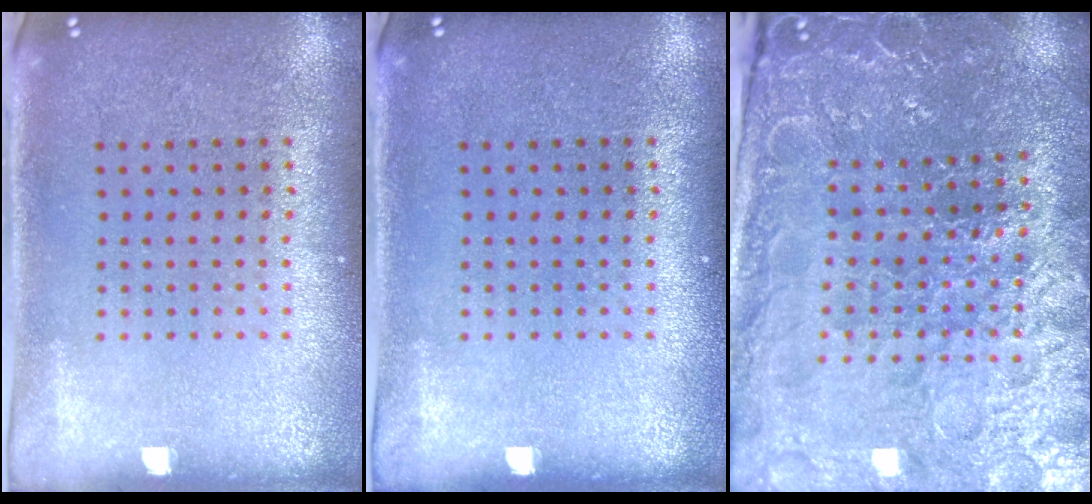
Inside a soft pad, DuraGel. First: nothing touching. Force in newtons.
{"total": 0.0}
{"total": 4.2, "press": 4.1, "slide": 0.9}